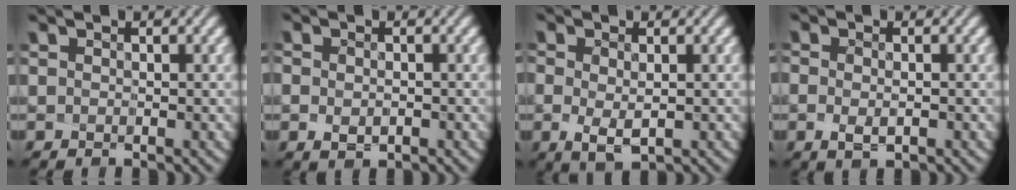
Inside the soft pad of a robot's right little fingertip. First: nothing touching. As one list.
[{"total": 1.2, "force": [-1.1, 0.2, 0.6], "torque": [0.000, -0.017, -0.006]}, {"total": 2.3, "force": [-1.3, 0.6, 1.7], "torque": [-0.033, -0.023, -0.005]}, {"total": 1.4, "force": [-1.3, 0.0, 0.6], "torque": [-0.008, -0.020, -0.006]}]